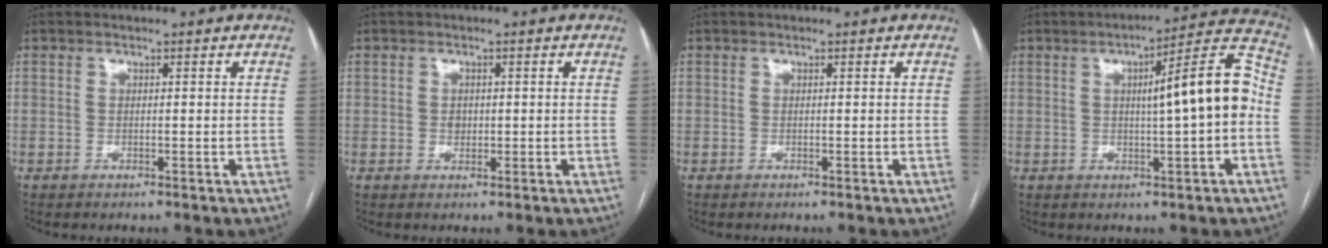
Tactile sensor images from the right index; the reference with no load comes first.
{"total": 1.4, "force": [0.1, 1.1, 0.7], "torque": [-0.014, 0.001, 0.003]}
{"total": 0.0}
{"total": 11.6, "force": [0.0, 0.8, 11.6], "torque": [-0.156, 0.031, -0.002]}